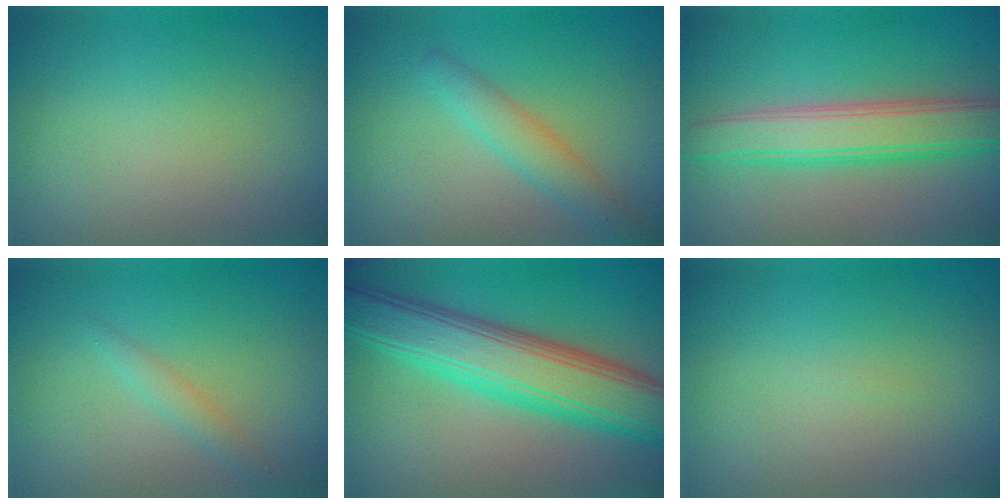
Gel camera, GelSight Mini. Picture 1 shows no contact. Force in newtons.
{"total": 2.8, "press": 2.8, "slide": 0.0}
{"total": 5.7, "press": 5.7, "slide": 0.3}
{"total": 1.4, "press": 1.4, "slide": 0.0}
{"total": 9.2, "press": 9.2, "slide": 0.2}
{"total": 0.0}